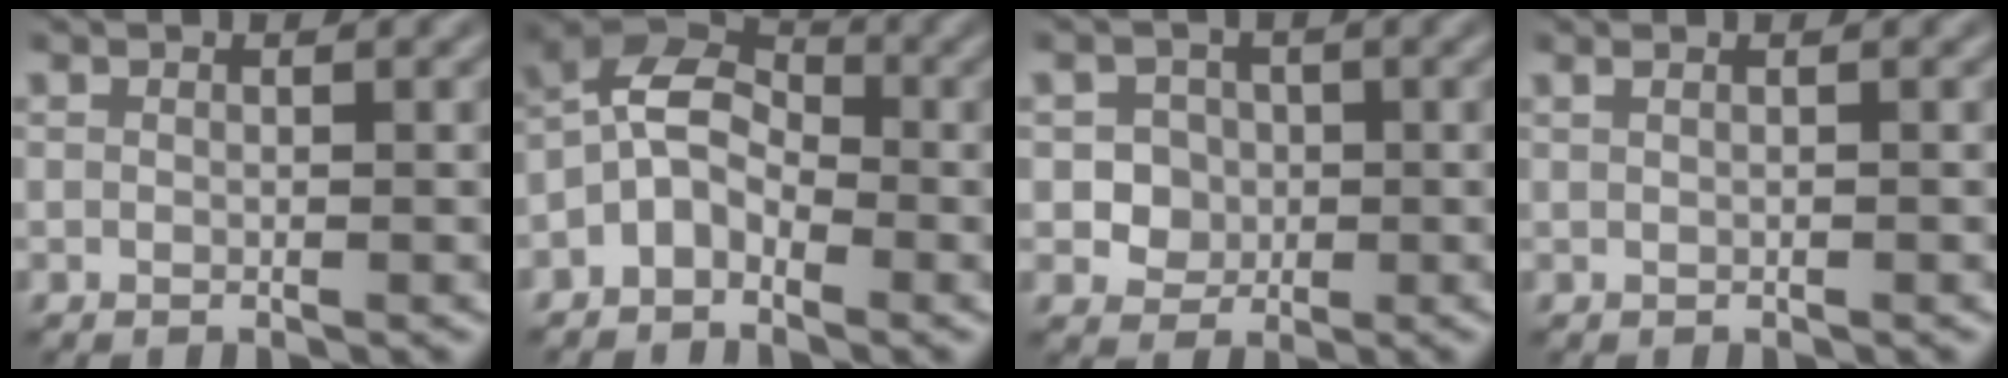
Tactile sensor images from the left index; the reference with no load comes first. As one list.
[{"total": 5.1, "force": [-1.9, 3.3, 3.3], "torque": [-0.061, 0.011, -0.047]}, {"total": 2.9, "force": [0.0, 2.7, 1.0], "torque": [-0.013, 0.000, 0.000]}, {"total": 1.5, "force": [0.7, 0.7, 1.0], "torque": [-0.007, -0.008, -0.005]}]